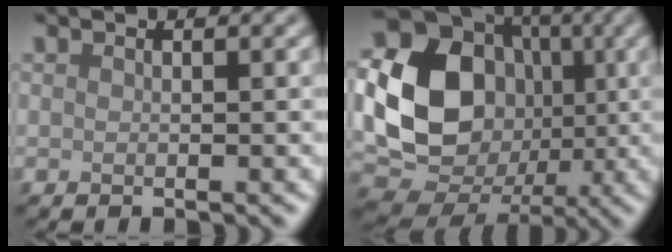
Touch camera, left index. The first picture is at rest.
{"total": 14.4, "force": [0.0, 11.9, 8.2], "torque": [-0.156, -0.016, -0.003]}